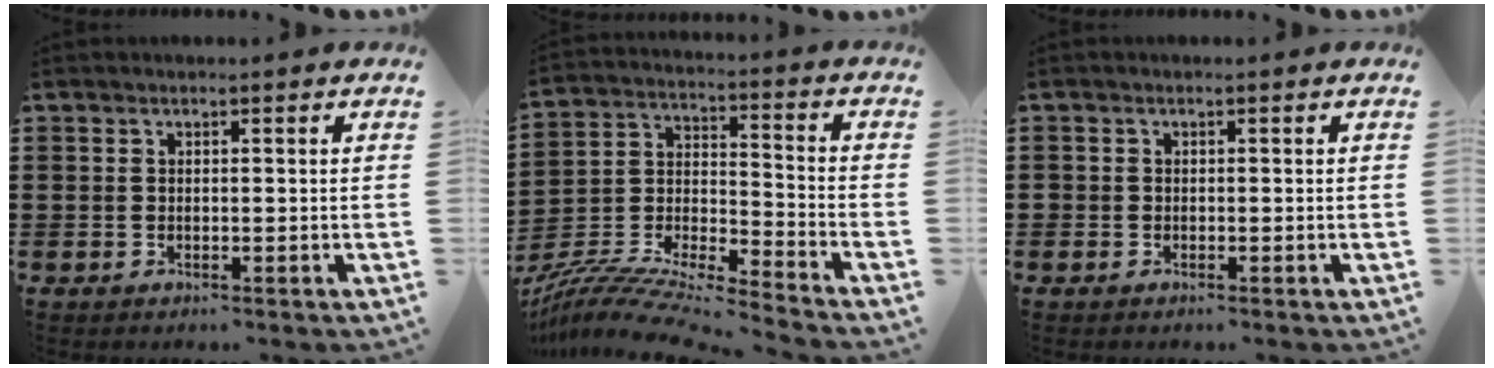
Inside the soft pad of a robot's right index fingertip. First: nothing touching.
{"total": 9.5, "force": [-9.0, 0.1, 3.1], "torque": [-0.065, 0.001, -0.185]}
{"total": 0.7, "force": [-0.3, 0.6, 0.1], "torque": [-0.002, 0.002, -0.006]}